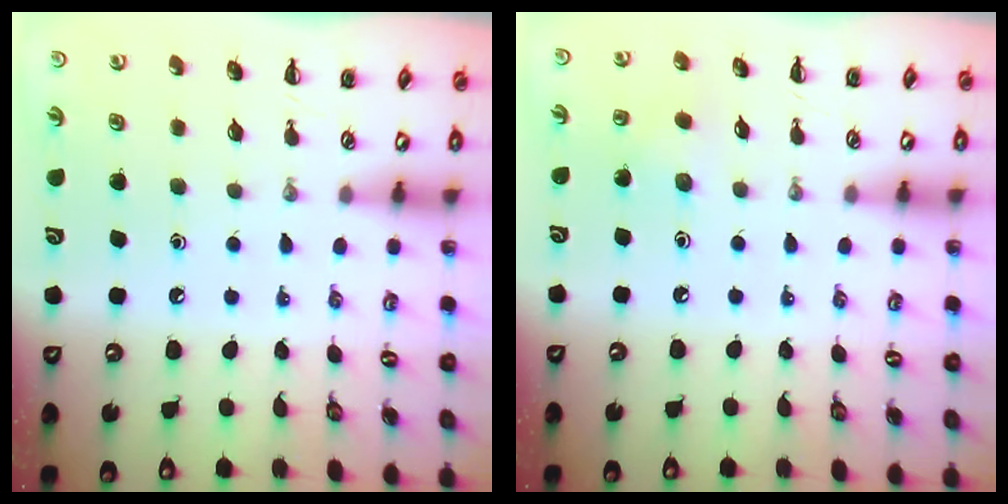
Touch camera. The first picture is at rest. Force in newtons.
{"total": 5.1, "press": 4.8, "slide": 1.6}